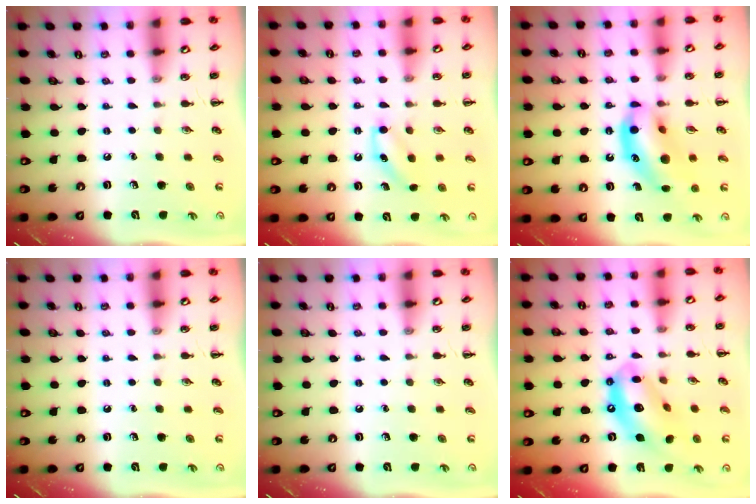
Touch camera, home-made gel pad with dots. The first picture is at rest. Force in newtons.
{"total": 6.5, "press": 6.3, "slide": 1.8}
{"total": 15.2, "press": 14.8, "slide": 3.3}
{"total": 0.0}
{"total": 0.0}
{"total": 15.5, "press": 14.9, "slide": 3.9}